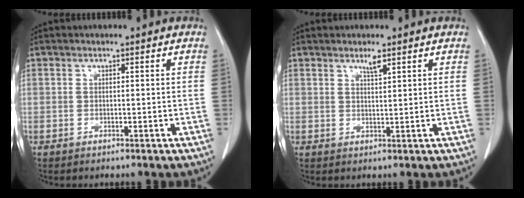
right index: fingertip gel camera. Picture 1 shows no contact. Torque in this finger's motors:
{"motor_torque": [0.08, 0.03, 0.04, 0.00]}